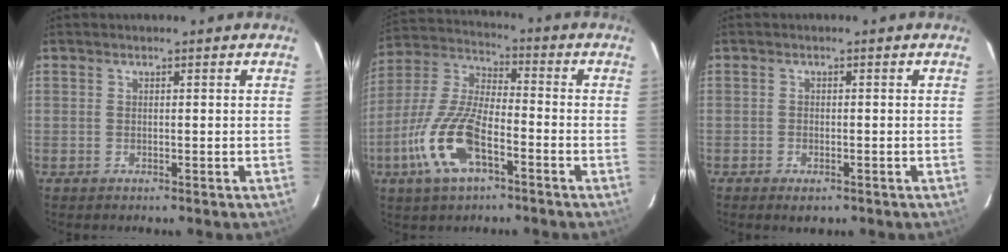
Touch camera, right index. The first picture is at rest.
{"total": 15.1, "force": [-6.7, 5.8, 12.1], "torque": [-0.268, -0.007, -0.133]}
{"total": 2.4, "force": [-1.5, 1.3, 1.4], "torque": [-0.029, -0.004, -0.022]}